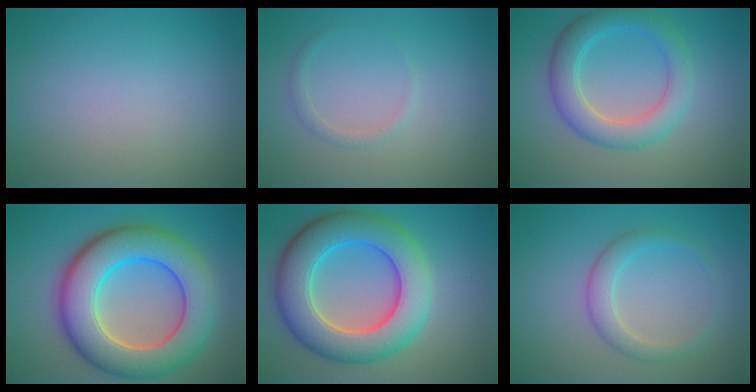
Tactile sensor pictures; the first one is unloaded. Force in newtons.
{"total": 0.9, "press": 0.9, "slide": 0.1}
{"total": 4.6, "press": 4.6, "slide": 0.2}
{"total": 10.7, "press": 10.7, "slide": 0.6}
{"total": 9.5, "press": 9.5, "slide": 0.2}
{"total": 2.4, "press": 2.4, "slide": 0.1}